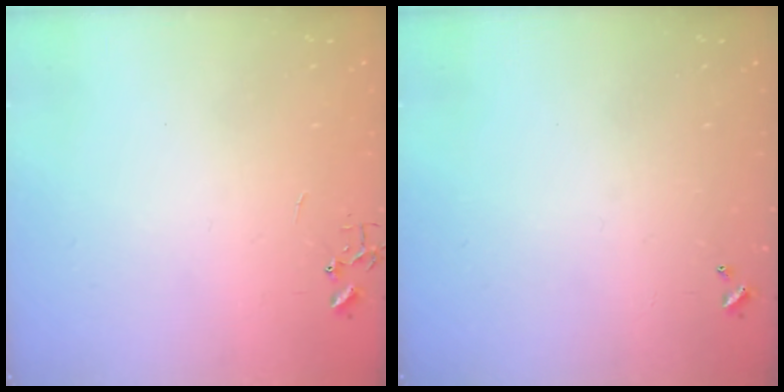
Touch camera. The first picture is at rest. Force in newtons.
{"total": 0.0}